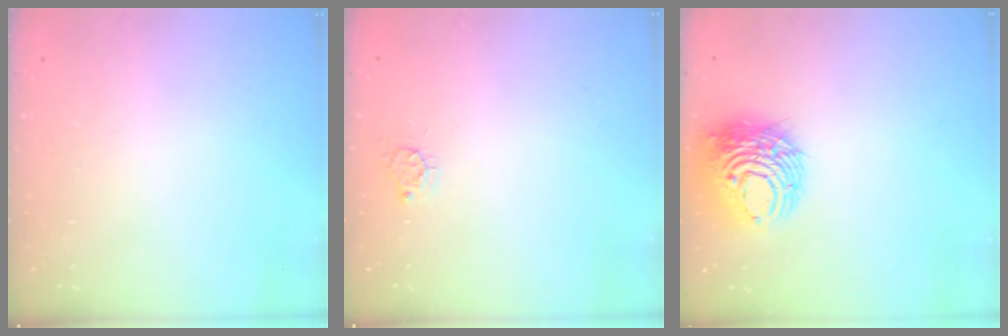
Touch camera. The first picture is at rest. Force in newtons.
{"total": 3.9, "press": 3.9, "slide": 0.3}
{"total": 12.7, "press": 12.6, "slide": 1.6}